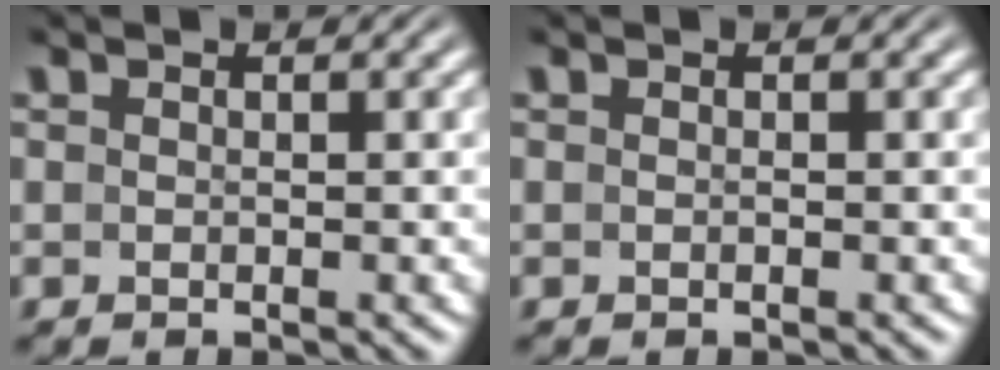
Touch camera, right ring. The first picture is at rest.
{"total": 0.0}